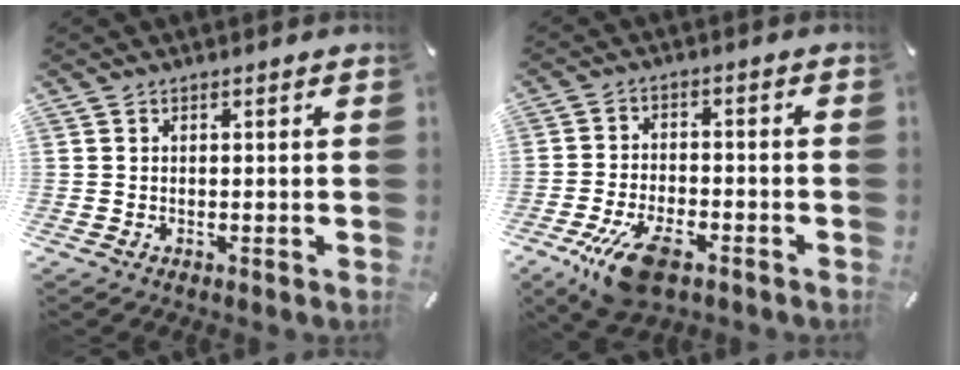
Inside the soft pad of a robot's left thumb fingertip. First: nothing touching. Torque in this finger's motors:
{"motor_torque": [-0.24, 1.30, 0.35, -0.03, 0.36]}